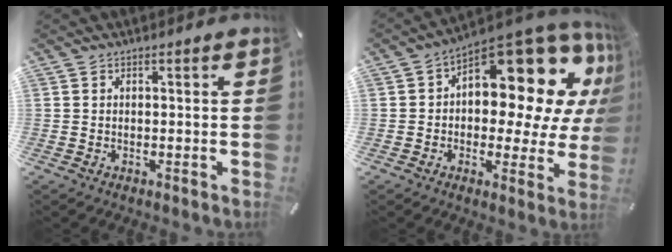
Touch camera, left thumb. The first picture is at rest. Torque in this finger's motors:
{"motor_torque": [2.44, 2.56, 1.37, -1.10, 0.49]}